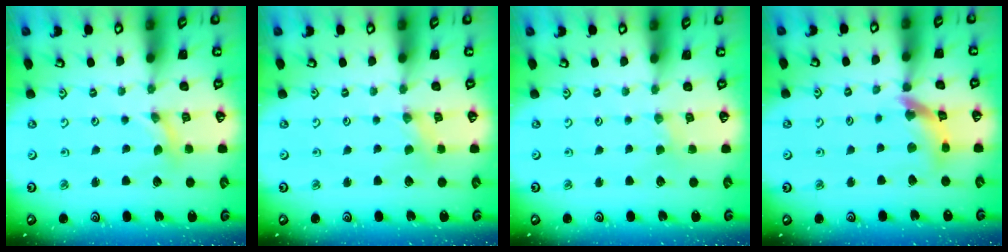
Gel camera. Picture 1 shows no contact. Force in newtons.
{"total": 0.9, "press": 0.9, "slide": 0.1}
{"total": 0.9, "press": 0.9, "slide": 0.2}
{"total": 11.9, "press": 11.8, "slide": 1.2}